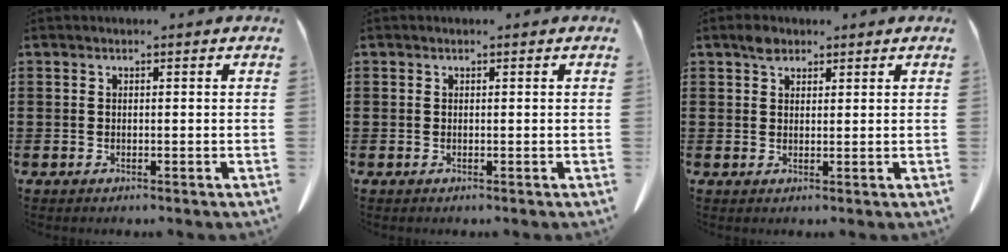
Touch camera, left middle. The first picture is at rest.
{"total": 0.0}
{"total": 2.3, "force": [1.6, 1.3, 1.0], "torque": [-0.015, 0.001, 0.029]}